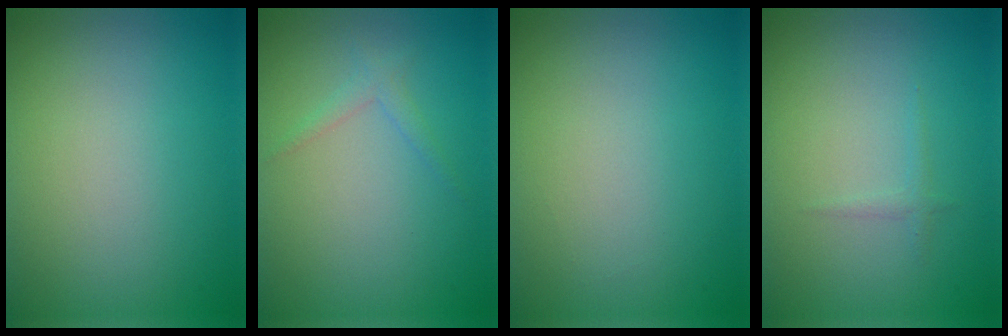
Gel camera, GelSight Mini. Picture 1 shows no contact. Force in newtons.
{"total": 1.1, "press": 1.1, "slide": 0.0}
{"total": 0.0}
{"total": 0.6, "press": 0.6, "slide": 0.0}